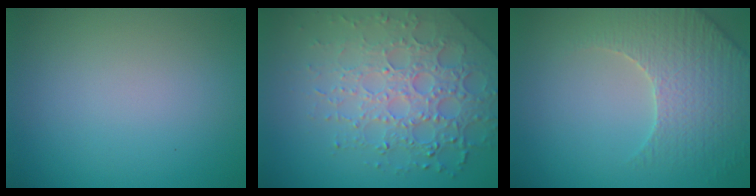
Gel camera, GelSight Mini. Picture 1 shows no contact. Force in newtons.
{"total": 7.0, "press": 5.1, "slide": 4.7}
{"total": 4.4, "press": 4.3, "slide": 0.8}